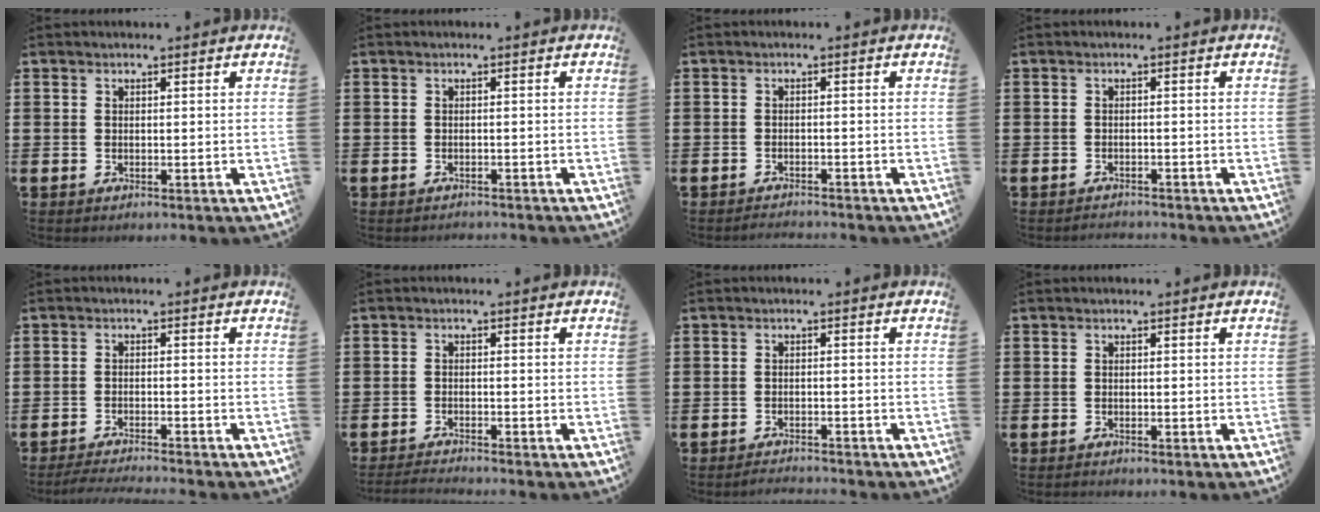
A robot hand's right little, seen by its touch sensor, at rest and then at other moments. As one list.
[{"total": 0.6, "force": [-0.6, 0.0, -0.1], "torque": [0.000, -0.001, -0.012]}, {"total": 1.2, "force": [-1.2, -0.1, -0.1], "torque": [-0.002, 0.002, -0.024]}, {"total": 1.0, "force": [-1.0, 0.0, -0.1], "torque": [-0.001, 0.002, -0.021]}, {"total": 2.1, "force": [-2.1, -0.2, 0.5], "torque": [-0.008, 0.005, -0.042]}, {"total": 1.3, "force": [-1.3, -0.1, 0.3], "torque": [-0.005, 0.002, -0.025]}, {"total": 1.5, "force": [-1.5, -0.1, -0.1], "torque": [-0.003, 0.004, -0.031]}, {"total": 0.0}]